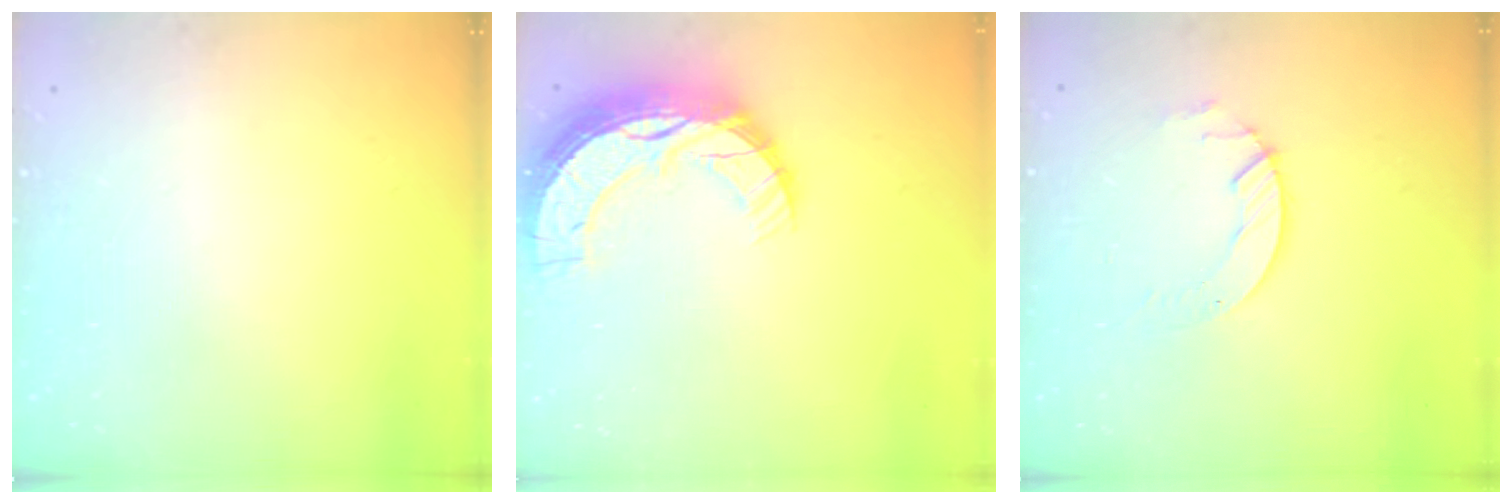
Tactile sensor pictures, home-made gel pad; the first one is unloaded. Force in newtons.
{"total": 14.2, "press": 14.2, "slide": 1.1}
{"total": 4.5, "press": 4.5, "slide": 0.4}